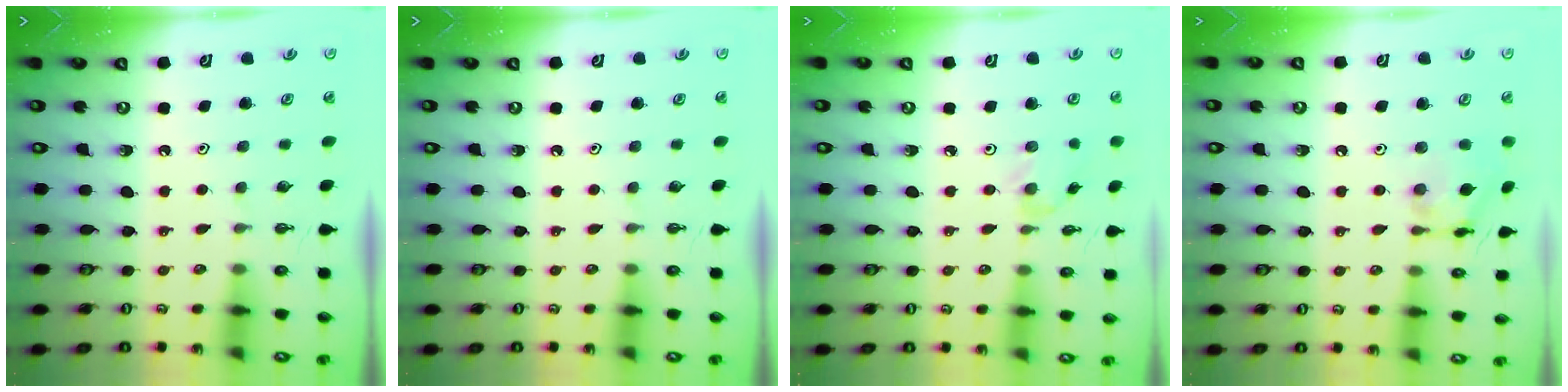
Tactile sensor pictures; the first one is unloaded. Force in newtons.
{"total": 0.0}
{"total": 2.4, "press": 2.4, "slide": 0.3}
{"total": 11.8, "press": 11.8, "slide": 0.9}